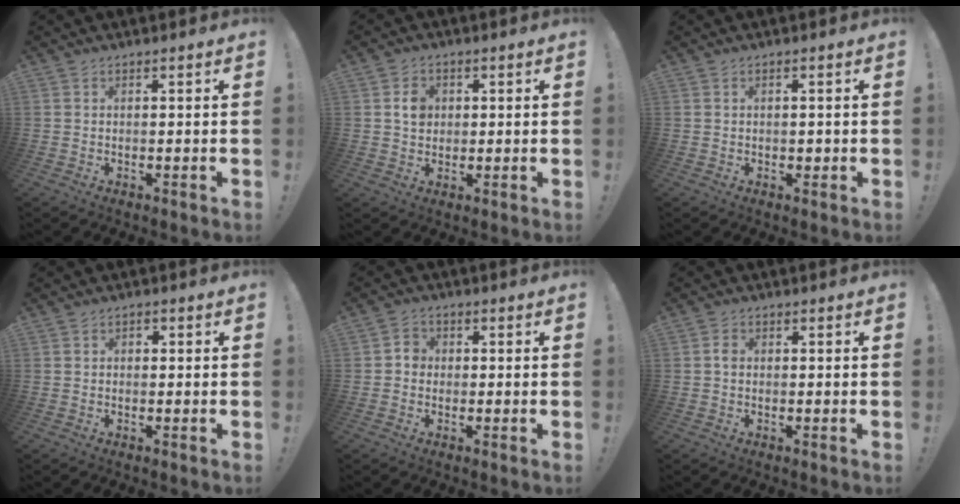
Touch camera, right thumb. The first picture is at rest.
{"total": 4.8, "force": [0.8, 4.1, 2.4], "torque": [-0.019, -0.002, 0.011]}
{"total": 1.0, "force": [-0.1, 0.9, 0.5], "torque": [-0.007, 0.003, -0.001]}
{"total": 1.0, "force": [-0.5, 0.7, 0.4], "torque": [-0.005, 0.003, -0.010]}
{"total": 3.5, "force": [-0.7, 3.1, 1.5], "torque": [-0.020, 0.011, -0.014]}
{"total": 1.5, "force": [-0.1, 1.2, 0.9], "torque": [-0.010, 0.002, -0.004]}